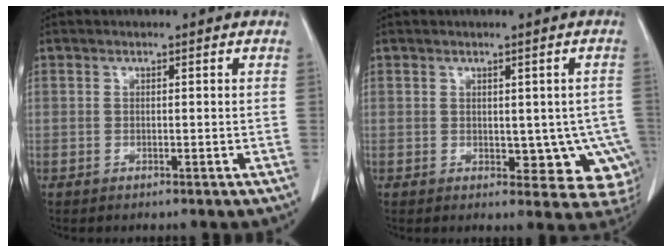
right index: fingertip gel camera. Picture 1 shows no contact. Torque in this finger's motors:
{"motor_torque": [0.09, 0.16, 0.03, 0.01]}